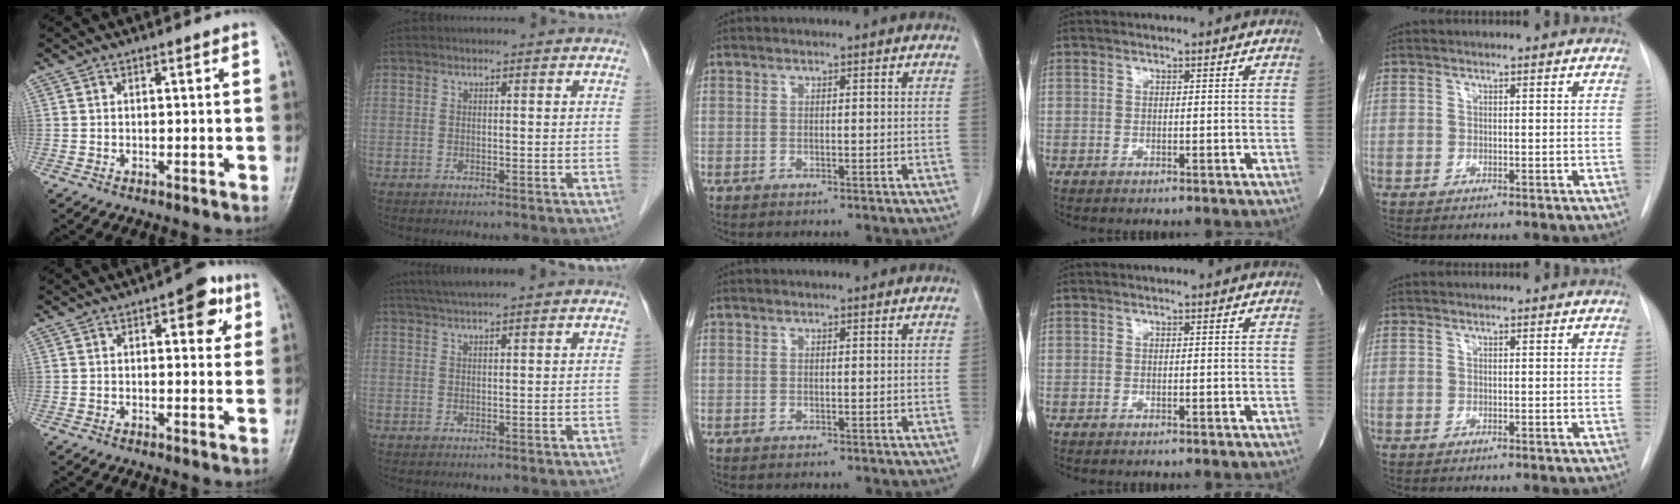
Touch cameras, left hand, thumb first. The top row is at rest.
{"thumb": {"total": 6.6, "force": [2.6, 3.2, 5.2], "torque": [-0.035, -0.002, 0.023]}, "index": {"total": 3.4, "force": [2.8, -0.6, 1.9], "torque": [-0.032, 0.021, 0.053]}}